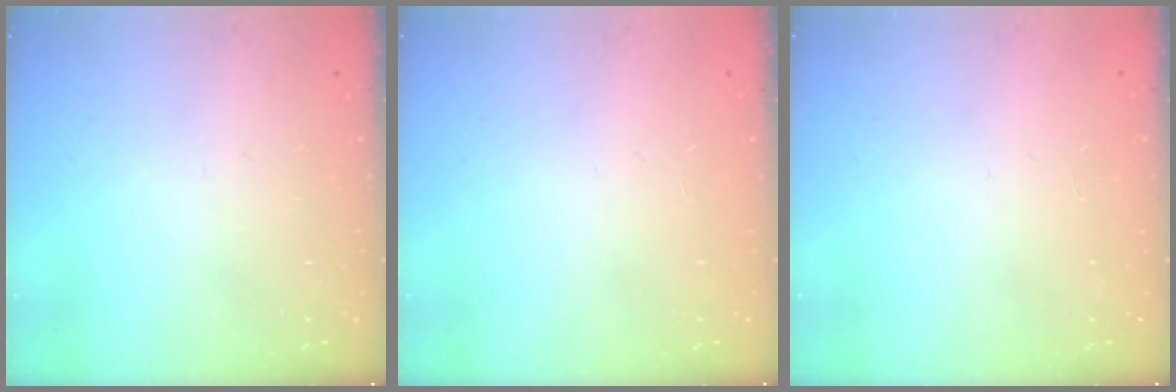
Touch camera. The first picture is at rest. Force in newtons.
{"total": 0.0}
{"total": 0.0}